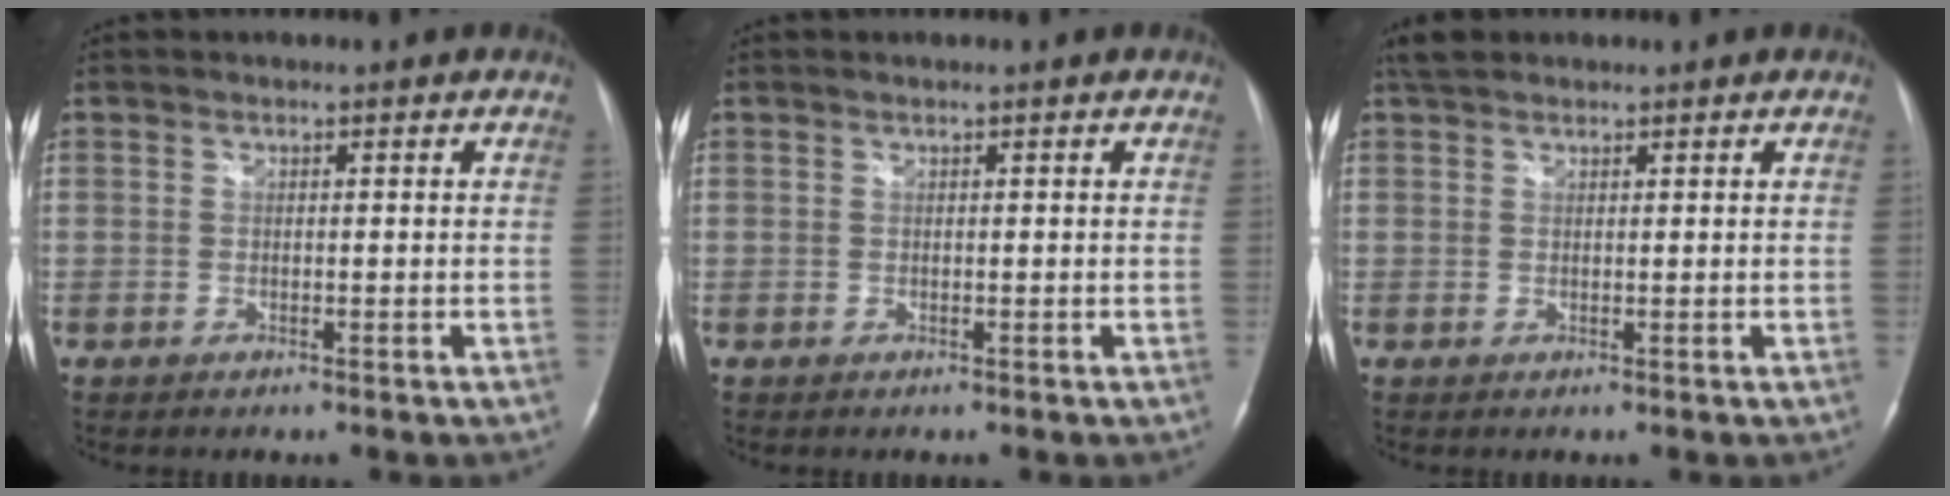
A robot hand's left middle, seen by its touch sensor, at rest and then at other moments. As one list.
[{"total": 0.0}, {"total": 2.6, "force": [2.2, 1.2, 0.9], "torque": [-0.021, 0.020, 0.038]}]